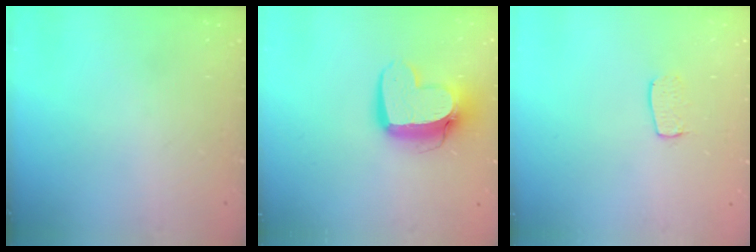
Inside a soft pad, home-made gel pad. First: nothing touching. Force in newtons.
{"total": 13.0, "press": 12.9, "slide": 1.4}
{"total": 5.5, "press": 5.5, "slide": 0.4}